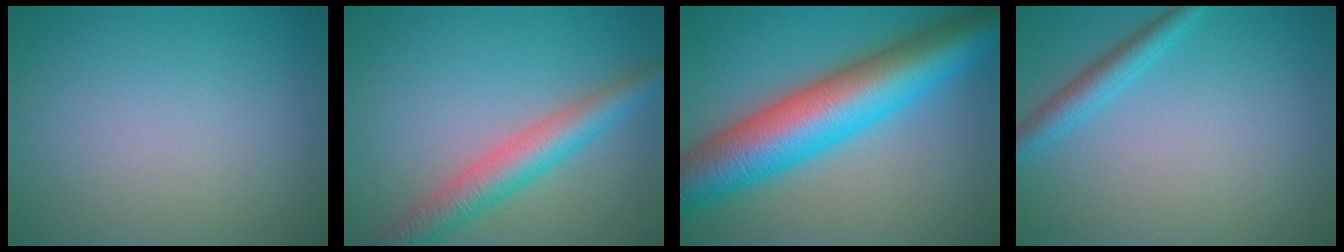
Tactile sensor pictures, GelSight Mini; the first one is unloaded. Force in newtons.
{"total": 4.9, "press": 4.9, "slide": 0.2}
{"total": 12.8, "press": 12.8, "slide": 0.1}
{"total": 2.4, "press": 2.4, "slide": 0.2}